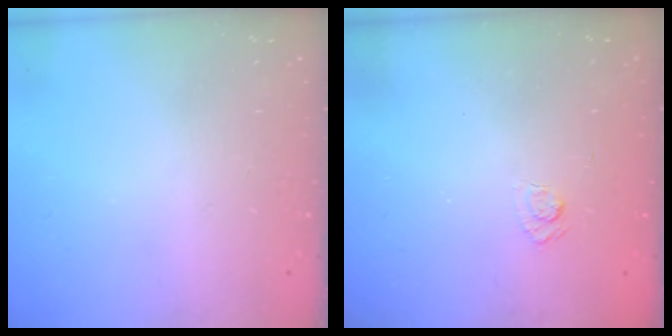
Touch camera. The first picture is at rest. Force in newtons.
{"total": 2.5, "press": 2.1, "slide": 1.3}